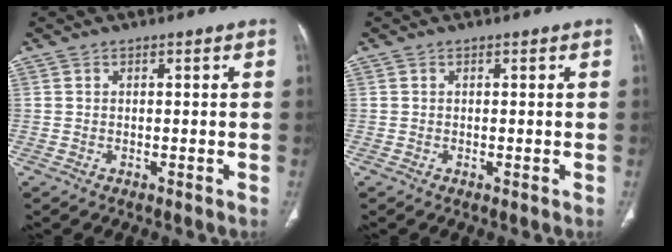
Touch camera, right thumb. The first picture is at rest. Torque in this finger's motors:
{"motor_torque": [0.75, 0.49, 0.16, -0.64, 0.03]}